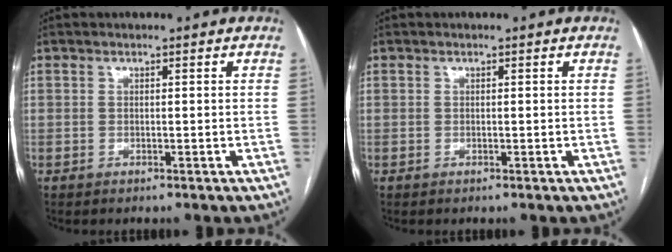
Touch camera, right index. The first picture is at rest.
{"total": 0.0}